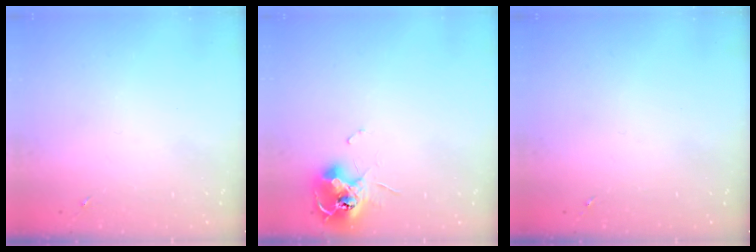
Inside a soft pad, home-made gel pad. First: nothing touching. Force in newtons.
{"total": 12.0, "press": 11.9, "slide": 1.2}
{"total": 0.0}